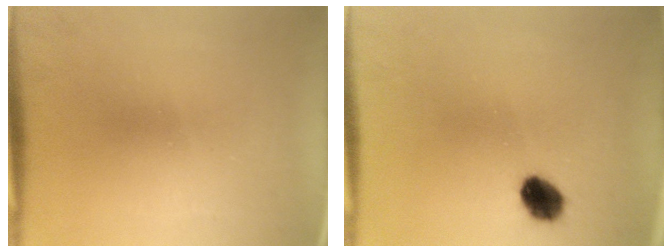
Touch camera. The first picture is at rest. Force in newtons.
{"total": 5.5}